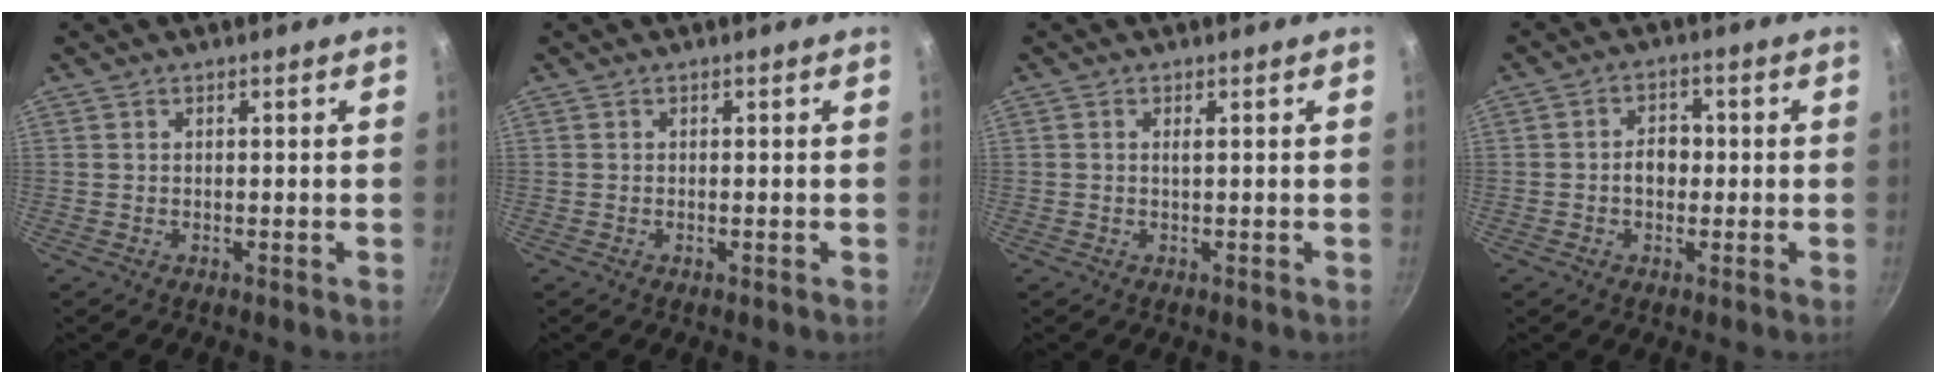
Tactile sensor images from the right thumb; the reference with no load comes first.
{"total": 0.5, "force": [-0.2, 0.2, 0.5], "torque": [-0.006, 0.001, -0.004]}
{"total": 0.7, "force": [0.1, 0.1, 0.7], "torque": [-0.015, 0.000, 0.002]}
{"total": 4.6, "force": [-0.4, 3.5, 2.9], "torque": [-0.019, 0.013, -0.010]}